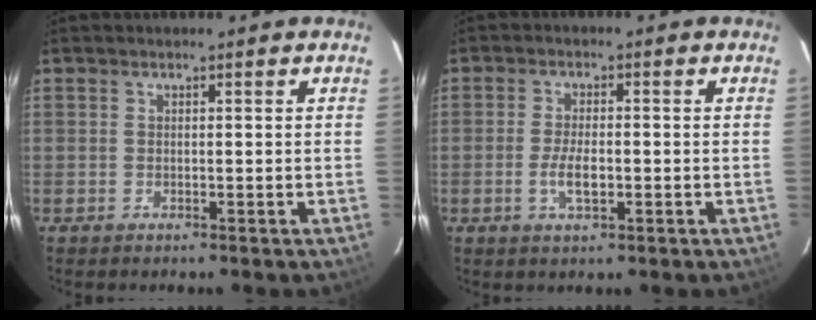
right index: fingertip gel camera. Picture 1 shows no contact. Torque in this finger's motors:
{"motor_torque": [0.15, 0.01, 0.09, 0.05]}